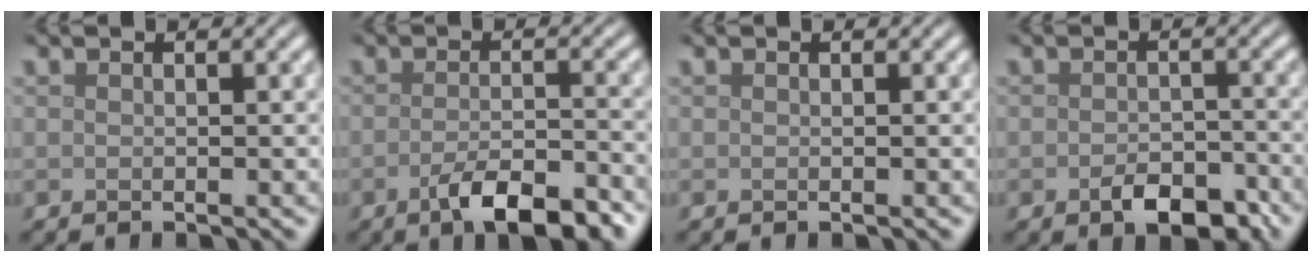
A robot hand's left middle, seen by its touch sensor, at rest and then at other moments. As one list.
[{"total": 5.4, "force": [-3.2, 1.6, 4.1], "torque": [-0.076, -0.004, -0.051]}, {"total": 0.0}, {"total": 3.6, "force": [-1.8, 2.0, 2.4], "torque": [-0.040, -0.004, -0.028]}]